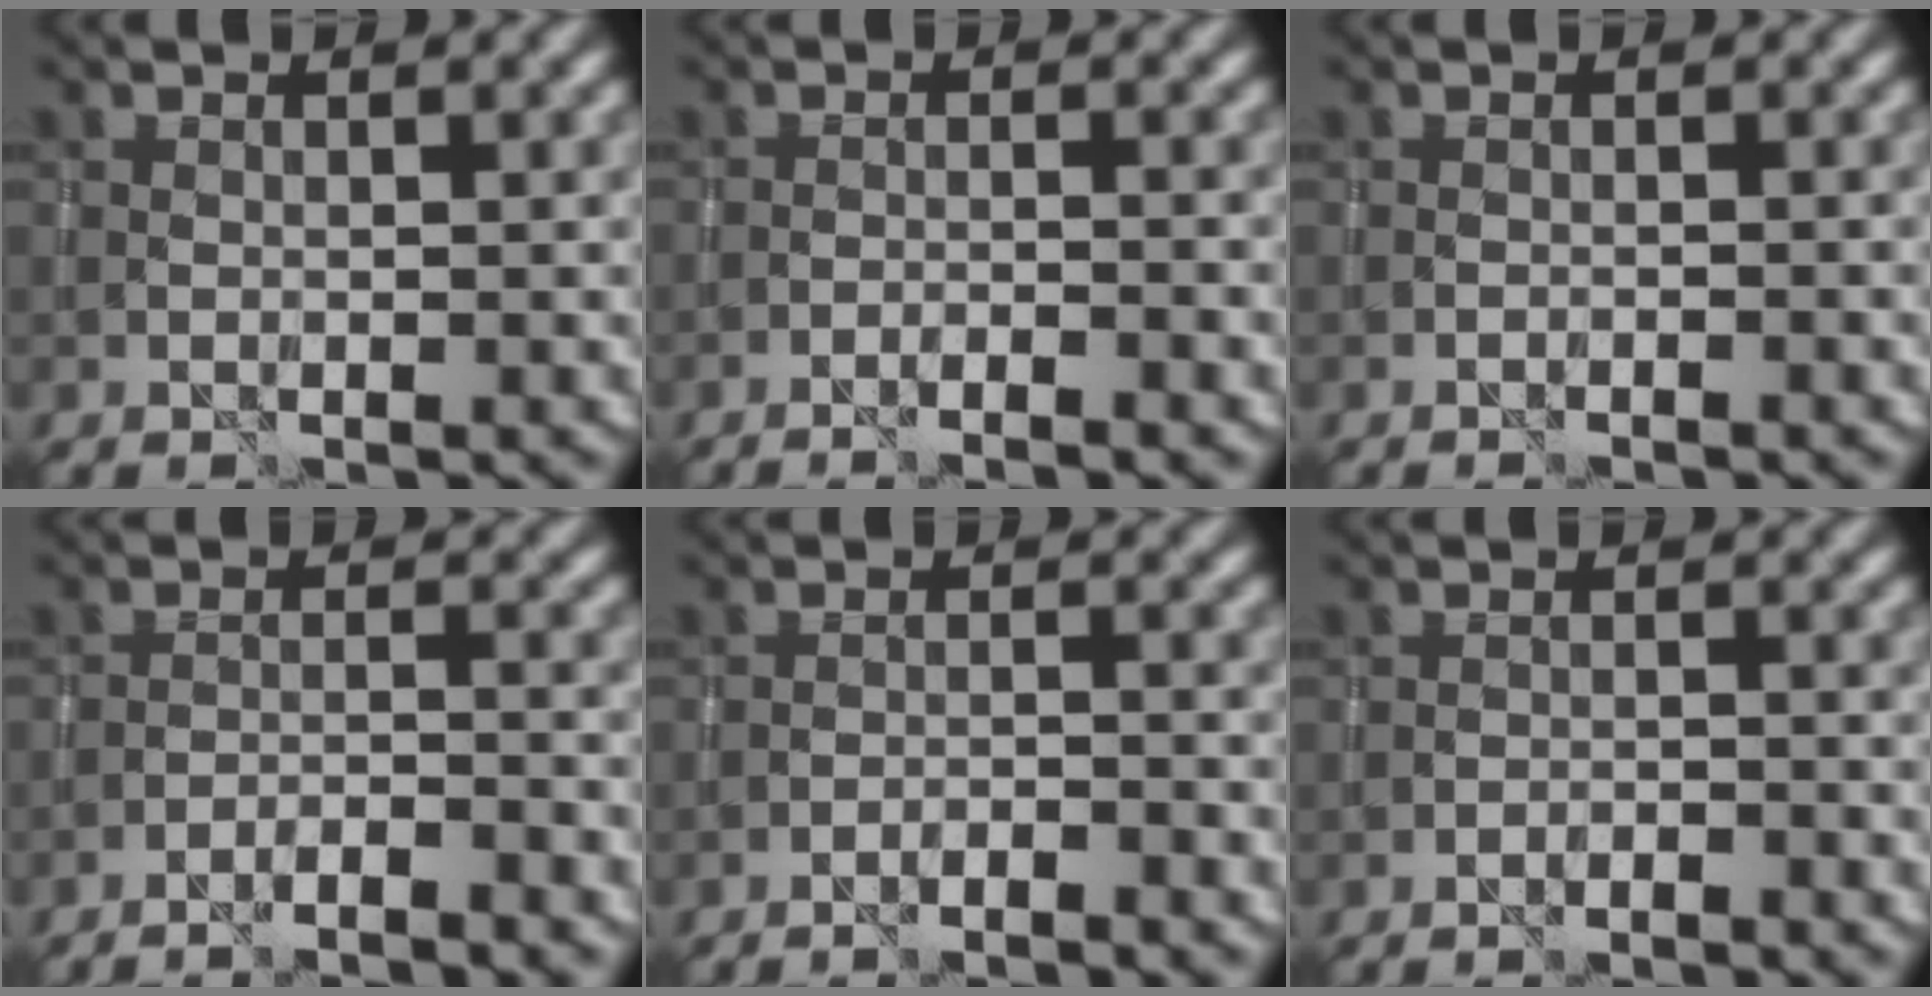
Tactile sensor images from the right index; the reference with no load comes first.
{"total": 2.6, "force": [-2.1, 0.3, 1.5], "torque": [-0.025, 0.007, -0.041]}
{"total": 0.6, "force": [-0.6, 0.0, 0.1], "torque": [0.000, 0.001, -0.013]}
{"total": 3.8, "force": [-3.3, 0.4, 1.8], "torque": [-0.027, 0.007, -0.056]}
{"total": 2.6, "force": [-2.4, 0.3, 1.1], "torque": [-0.019, 0.008, -0.039]}
{"total": 1.5, "force": [-1.4, 0.1, 0.6], "torque": [-0.011, 0.006, -0.024]}